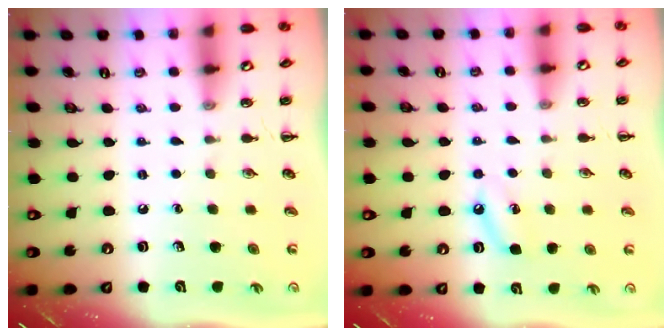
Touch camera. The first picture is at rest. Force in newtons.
{"total": 4.6, "press": 4.4, "slide": 1.4}